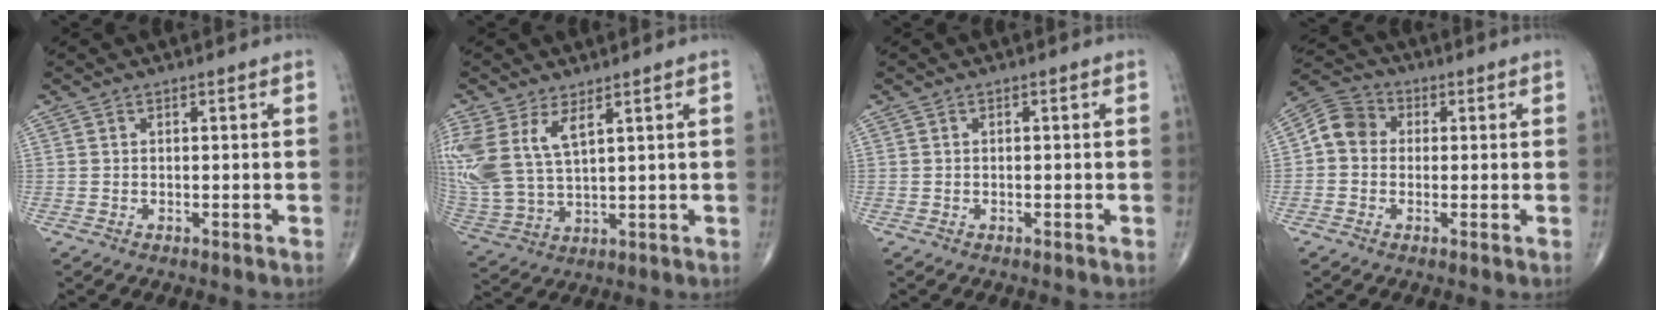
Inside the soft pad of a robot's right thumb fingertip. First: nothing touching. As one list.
[{"total": 13.6, "force": [5.6, 6.6, 10.5], "torque": [-0.250, -0.018, 0.126]}, {"total": 0.0}, {"total": 5.9, "force": [0.0, 5.1, 3.1], "torque": [-0.044, 0.020, -0.013]}]